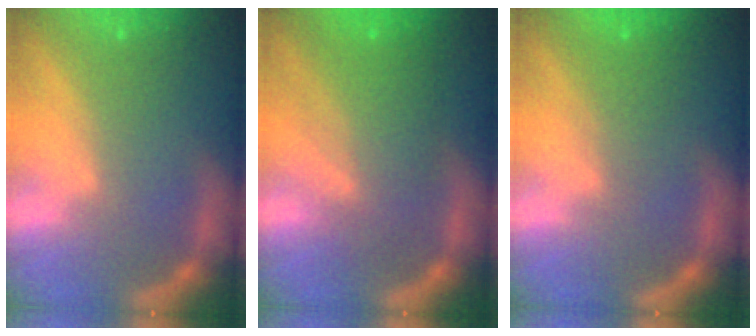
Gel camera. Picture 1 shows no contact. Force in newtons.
{"total": 7.5}
{"total": 2.5}